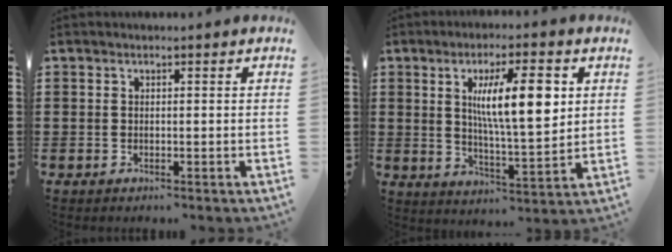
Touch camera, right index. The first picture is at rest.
{"total": 11.3, "force": [3.3, 3.2, 10.3], "torque": [-0.180, 0.000, 0.050]}